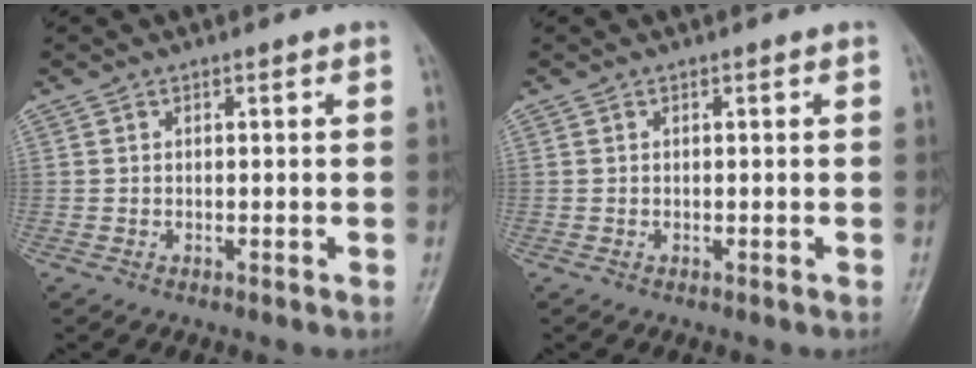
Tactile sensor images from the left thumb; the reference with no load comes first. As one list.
[{"total": 0.0}]